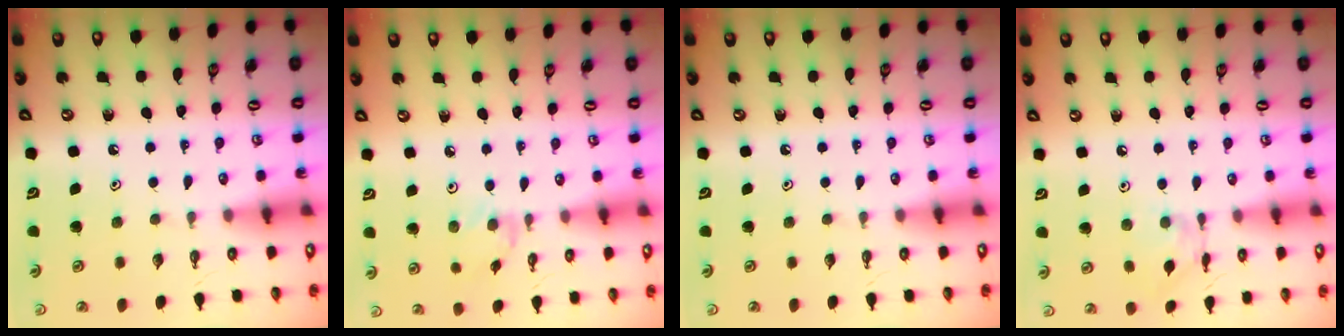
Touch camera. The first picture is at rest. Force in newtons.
{"total": 2.0, "press": 2.0, "slide": 0.4}
{"total": 0.0}
{"total": 4.6, "press": 4.5, "slide": 0.2}